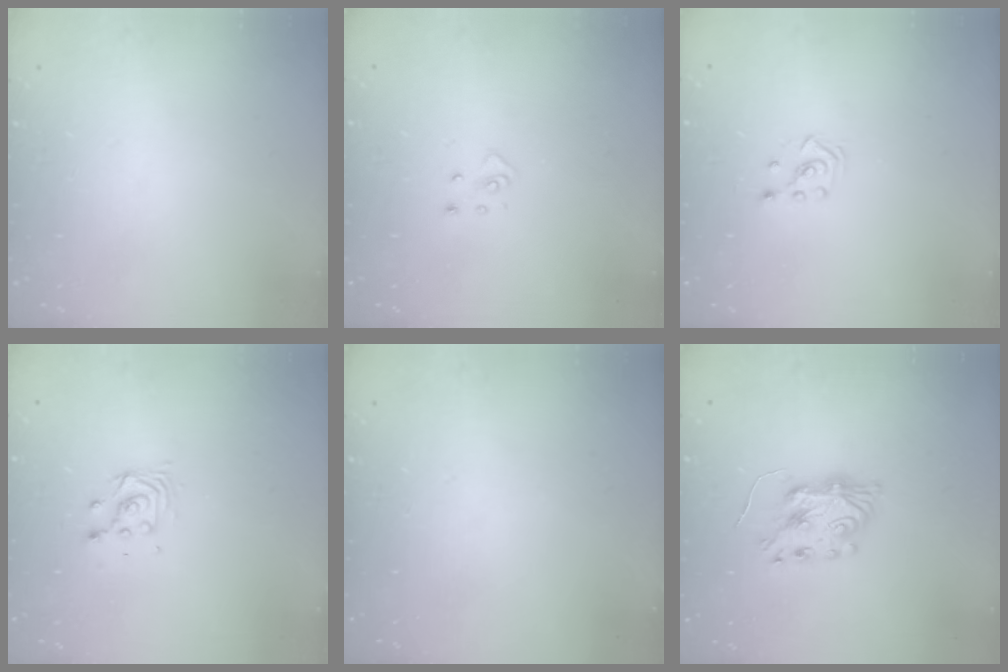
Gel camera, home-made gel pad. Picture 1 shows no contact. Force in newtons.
{"total": 4.1, "press": 4.1, "slide": 0.4}
{"total": 2.3, "press": 2.2, "slide": 0.8}
{"total": 4.0, "press": 4.0, "slide": 0.1}
{"total": 0.0}
{"total": 8.7, "press": 8.6, "slide": 0.6}